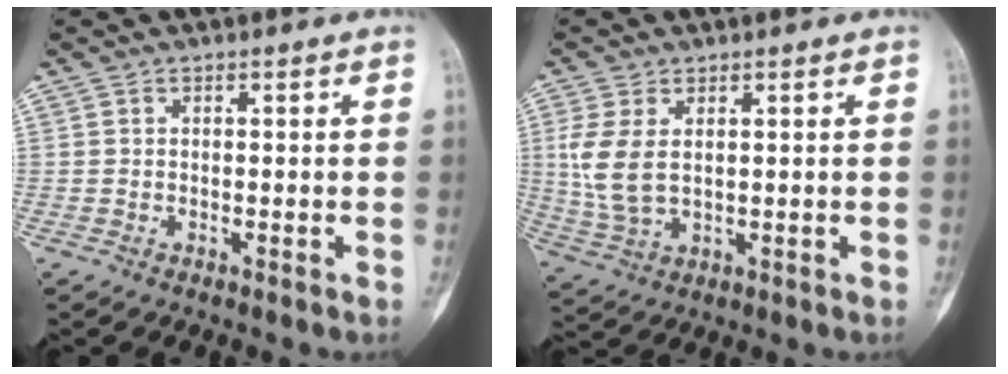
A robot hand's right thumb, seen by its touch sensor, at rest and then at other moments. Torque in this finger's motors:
{"motor_torque": [0.28, 2.26, 0.68, -0.55, 0.24]}